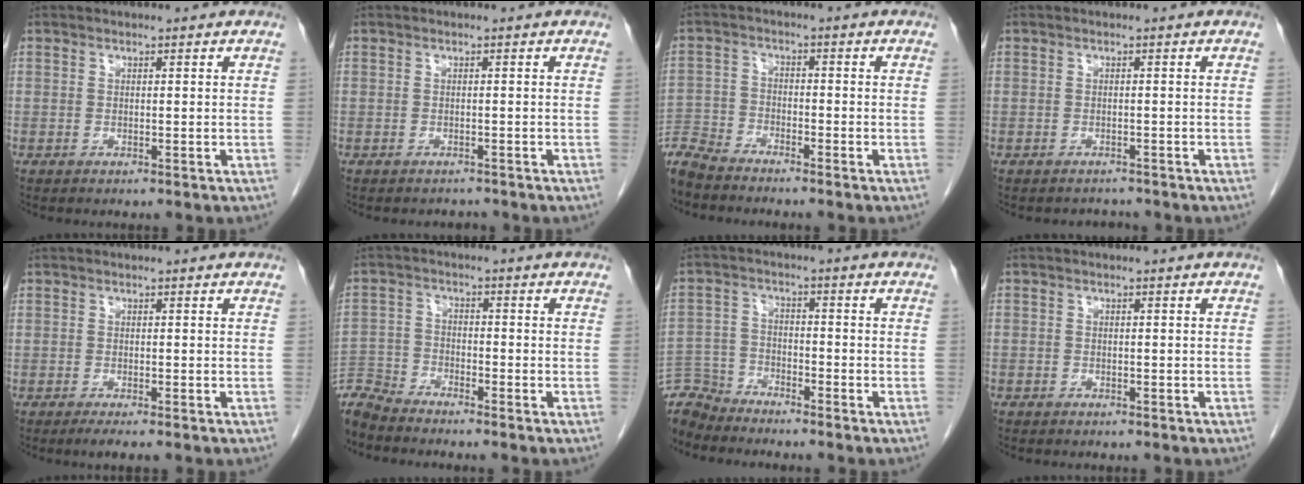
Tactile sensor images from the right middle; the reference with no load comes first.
{"total": 1.1, "force": [-1.0, 0.3, -0.4], "torque": [0.000, -0.005, -0.015]}
{"total": 6.5, "force": [-6.2, 1.1, 1.5], "torque": [-0.024, -0.017, -0.119]}
{"total": 1.4, "force": [-1.3, 0.4, -0.4], "torque": [0.002, -0.005, -0.018]}
{"total": 1.8, "force": [-1.4, 0.0, 1.1], "torque": [-0.025, -0.007, -0.023]}
{"total": 6.3, "force": [-6.3, 0.4, 0.7], "torque": [-0.011, -0.009, -0.122]}
{"total": 6.3, "force": [-6.1, 1.0, -0.8], "torque": [0.016, 0.002, -0.122]}
{"total": 1.5, "force": [-1.2, 0.8, 0.4], "torque": [-0.007, 0.001, -0.015]}